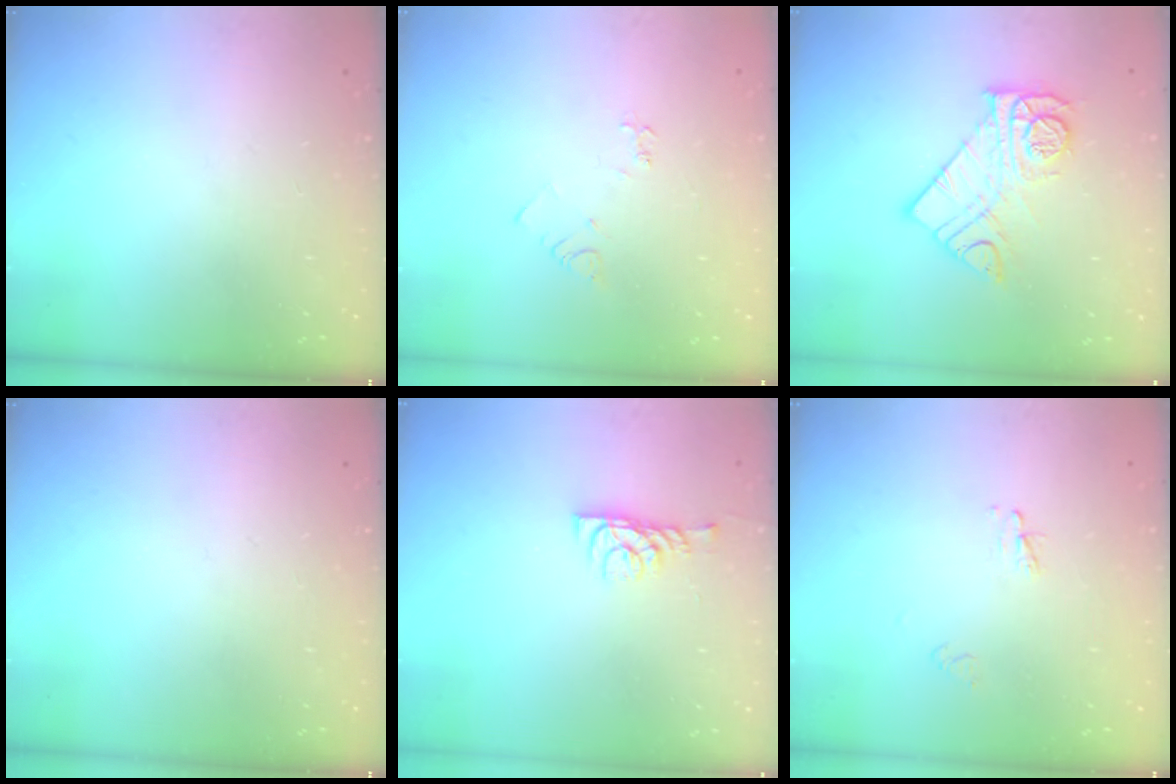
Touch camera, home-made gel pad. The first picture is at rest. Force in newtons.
{"total": 4.0, "press": 3.9, "slide": 0.6}
{"total": 11.4, "press": 11.4, "slide": 1.0}
{"total": 0.0}
{"total": 6.1, "press": 6.1, "slide": 0.4}
{"total": 2.3, "press": 2.2, "slide": 0.2}